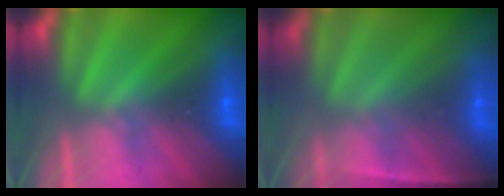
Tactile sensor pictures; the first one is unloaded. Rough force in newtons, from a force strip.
{"total": 1.6}